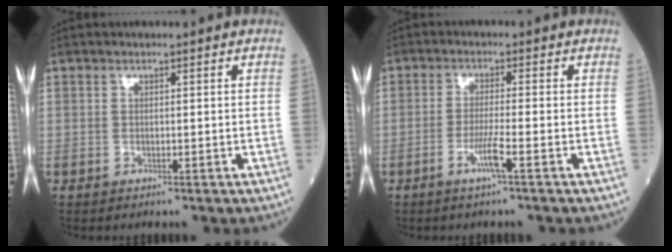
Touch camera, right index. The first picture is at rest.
{"total": 3.6, "force": [-1.7, -0.6, 3.1], "torque": [-0.062, -0.007, -0.038]}